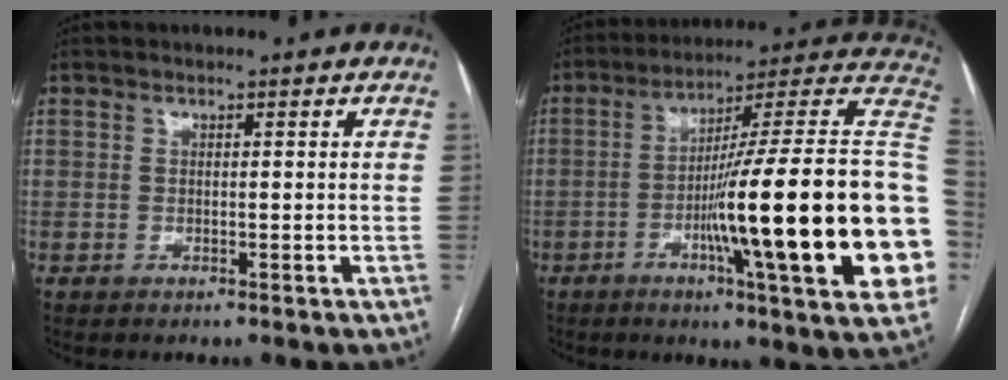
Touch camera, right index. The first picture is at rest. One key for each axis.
{"total": 30.8, "fx": -5.3, "fy": 1.4, "fz": 30.3, "tx": -0.341, "ty": 0.002, "tz": -0.094}